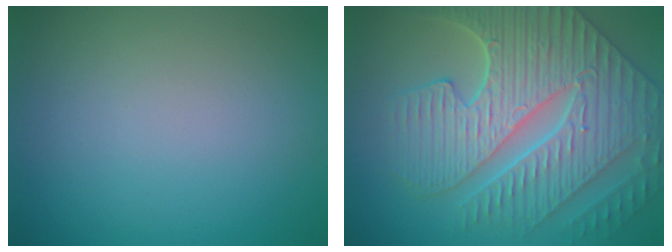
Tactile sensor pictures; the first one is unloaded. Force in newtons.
{"total": 8.2, "press": 6.9, "slide": 4.5}